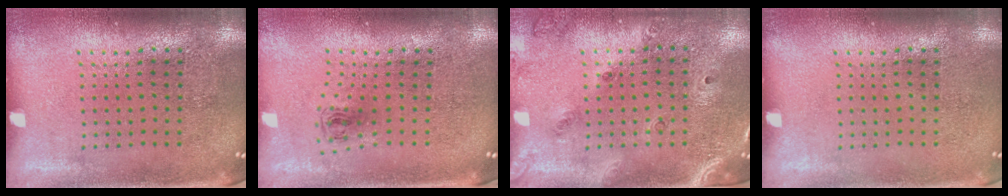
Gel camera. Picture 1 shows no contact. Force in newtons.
{"total": 0.7, "press": 0.4, "slide": 0.6}
{"total": 1.5, "press": 1.3, "slide": 0.7}
{"total": 0.0}